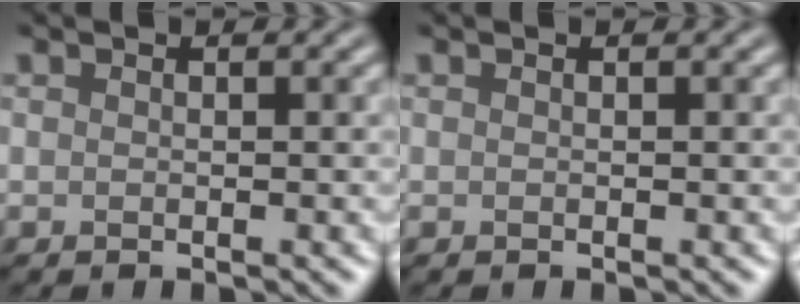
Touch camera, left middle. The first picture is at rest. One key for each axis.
{"total": 0.0}